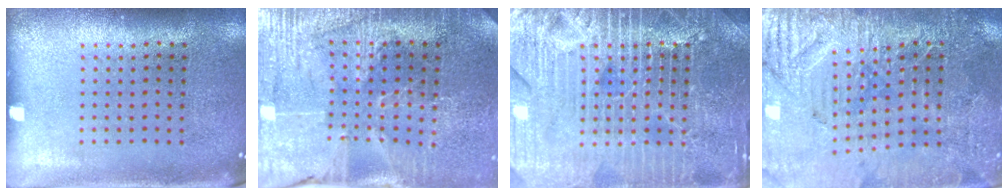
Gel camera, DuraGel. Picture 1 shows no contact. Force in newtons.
{"total": 3.4, "press": 3.3, "slide": 0.7}
{"total": 7.2, "press": 7.1, "slide": 1.0}
{"total": 3.3, "press": 3.3, "slide": 0.4}